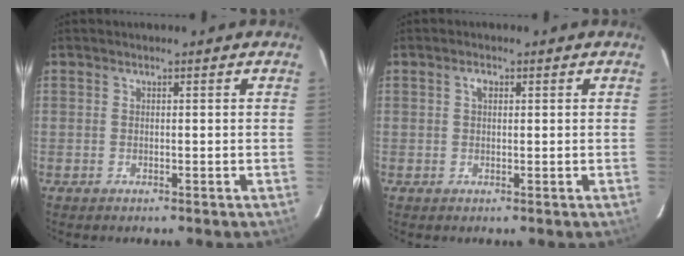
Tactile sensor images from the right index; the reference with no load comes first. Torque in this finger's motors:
{"motor_torque": [0.20, -0.01, 0.13, 0.03]}